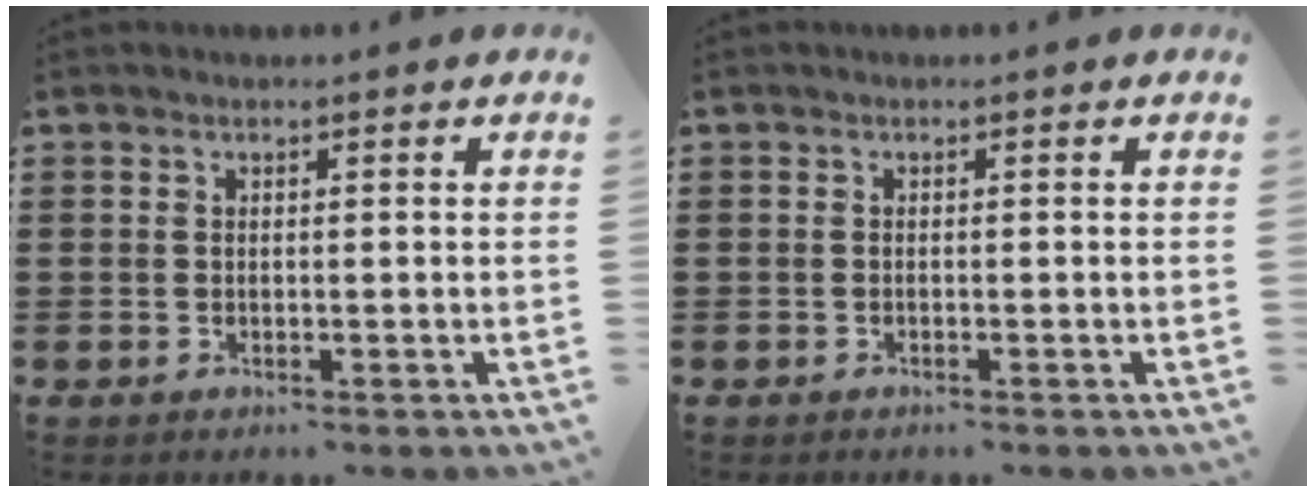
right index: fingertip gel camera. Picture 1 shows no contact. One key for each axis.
{"total": 0.7, "fx": -0.2, "fy": -0.6, "fz": 0.0, "tx": 0.004, "ty": -0.003, "tz": -0.002}